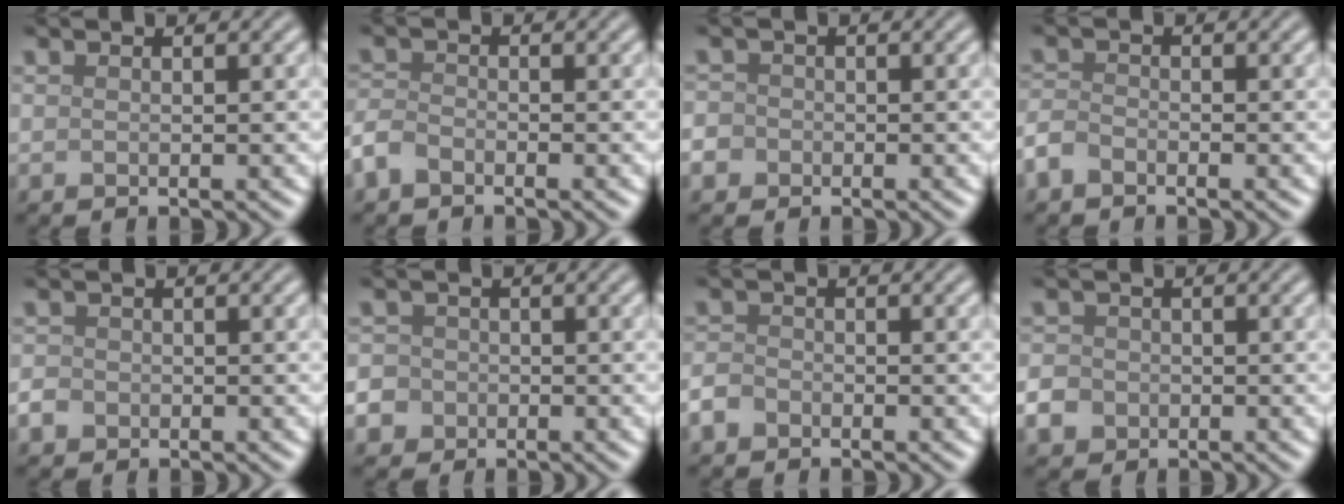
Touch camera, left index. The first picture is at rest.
{"total": 1.9, "force": [-1.4, 1.0, 0.8], "torque": [-0.016, 0.003, -0.037]}
{"total": 3.2, "force": [-1.2, 2.8, 0.8], "torque": [-0.004, 0.004, -0.041]}
{"total": 1.7, "force": [-1.3, 0.8, 0.7], "torque": [-0.013, 0.002, -0.034]}
{"total": 1.3, "force": [-0.5, 1.1, 0.3], "torque": [-0.001, -0.001, -0.014]}
{"total": 6.3, "force": [-2.5, 5.6, 1.5], "torque": [-0.039, -0.010, -0.073]}
{"total": 1.6, "force": [-1.1, 1.1, 0.5], "torque": [-0.005, 0.002, -0.029]}
{"total": 2.8, "force": [-1.1, 2.4, 0.9], "torque": [-0.015, -0.004, -0.023]}